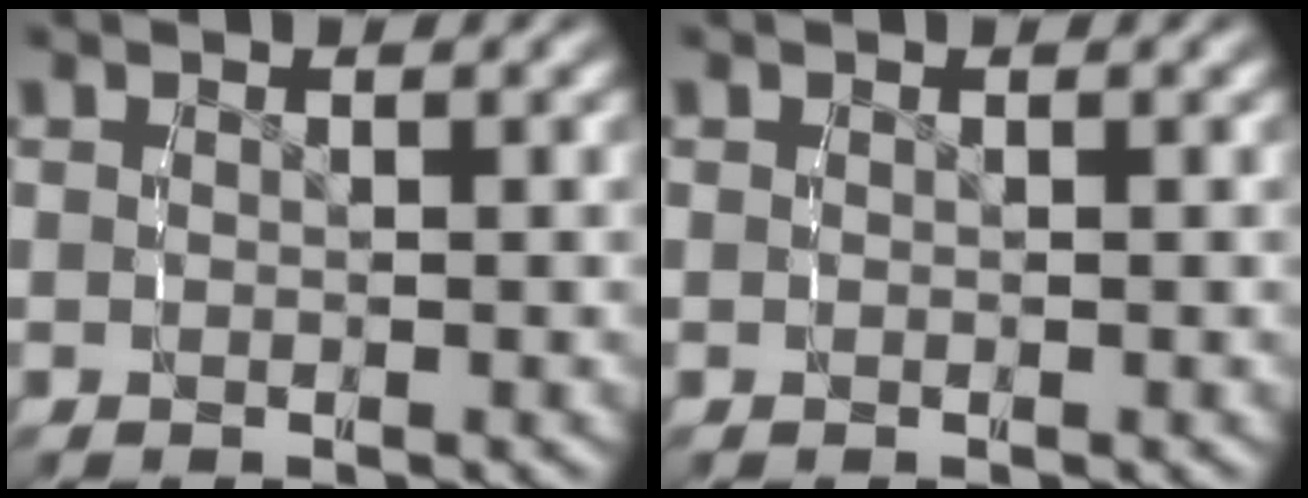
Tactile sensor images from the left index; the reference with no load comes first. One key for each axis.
{"total": 0.0}